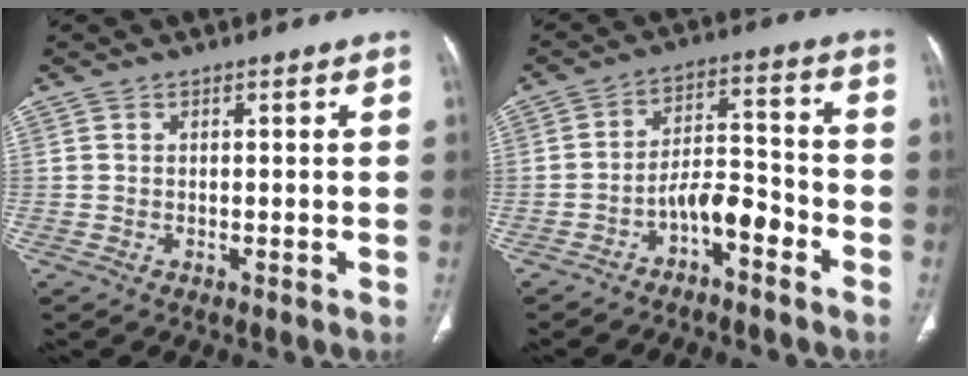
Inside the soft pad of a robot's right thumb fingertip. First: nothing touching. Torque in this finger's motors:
{"motor_torque": [3.08, 1.93, 0.24, -0.78, 0.01]}